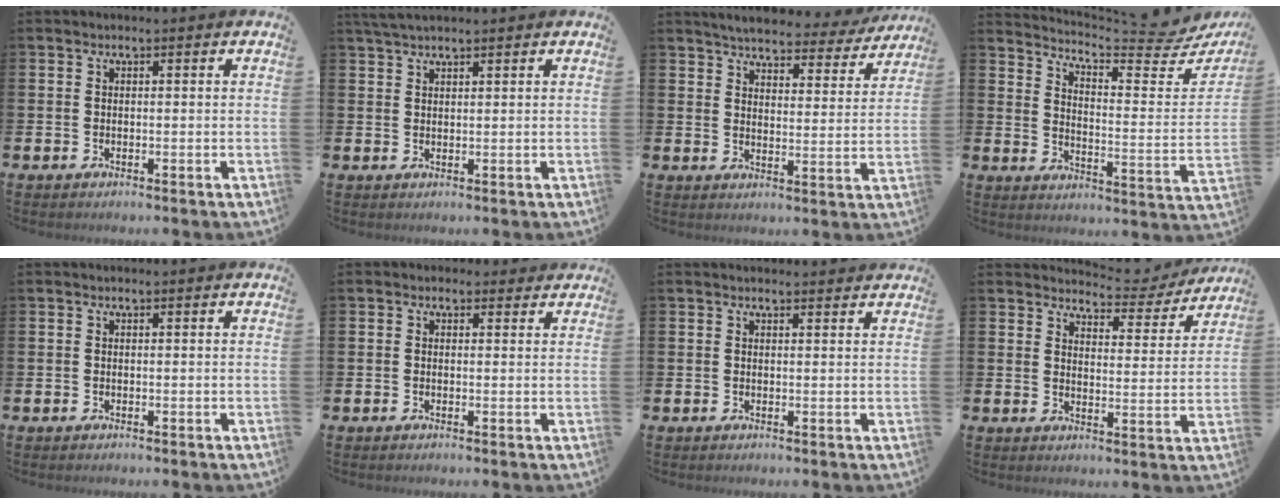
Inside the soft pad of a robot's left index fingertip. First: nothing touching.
{"total": 2.7, "force": [2.4, 0.6, 1.1], "torque": [-0.022, -0.002, 0.043]}
{"total": 4.8, "force": [4.6, 0.8, 0.8], "torque": [-0.031, -0.034, 0.076]}
{"total": 5.4, "force": [4.9, 0.5, 2.3], "torque": [-0.055, -0.052, 0.075]}
{"total": 0.0}
{"total": 0.9, "force": [0.5, 0.7, 0.1], "torque": [-0.002, 0.008, 0.008]}
{"total": 1.0, "force": [1.0, 0.1, 0.1], "torque": [0.008, -0.004, 0.016]}
{"total": 4.7, "force": [4.5, 1.2, 0.4], "torque": [-0.017, -0.036, 0.074]}